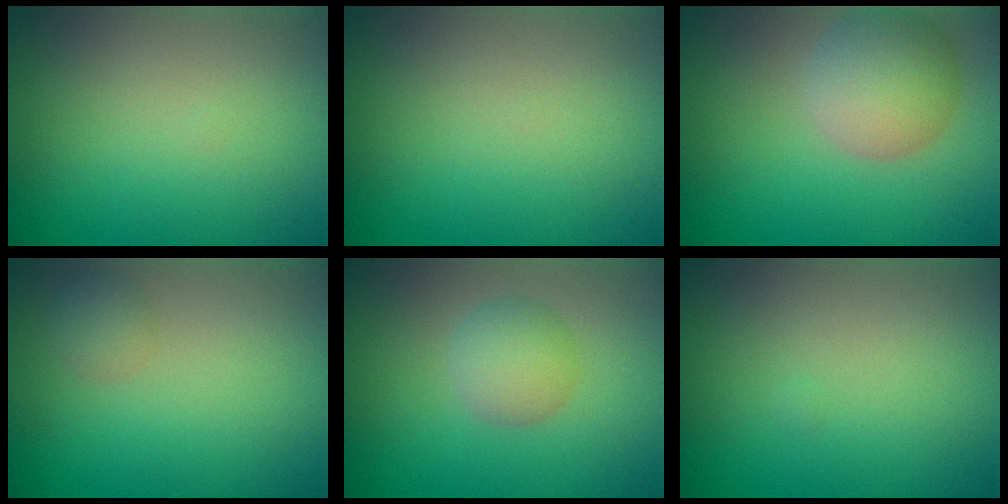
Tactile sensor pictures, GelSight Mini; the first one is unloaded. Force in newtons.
{"total": 0.0}
{"total": 4.9, "press": 4.9, "slide": 0.4}
{"total": 1.4, "press": 1.4, "slide": 0.0}
{"total": 2.7, "press": 2.7, "slide": 0.1}
{"total": 0.0}